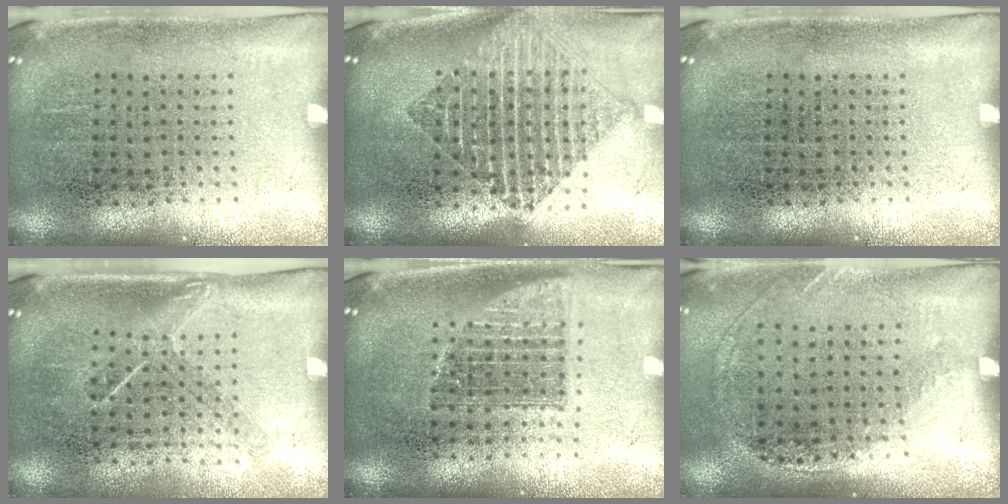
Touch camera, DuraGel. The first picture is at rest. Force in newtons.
{"total": 2.1, "press": 1.7, "slide": 1.2}
{"total": 0.0}
{"total": 1.2, "press": 0.9, "slide": 0.9}
{"total": 1.3, "press": 1.1, "slide": 0.7}
{"total": 1.2, "press": 1.0, "slide": 0.7}